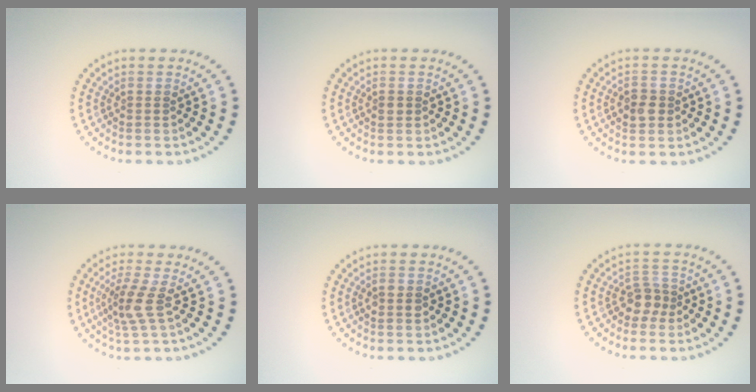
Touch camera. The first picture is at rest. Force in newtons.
{"total": 0.9, "press": 0.9, "slide": 0.0}
{"total": 1.8, "press": 1.8, "slide": 0.4}
{"total": 2.8, "press": 2.1, "slide": 1.8}
{"total": 1.6, "press": 1.6, "slide": 0.1}
{"total": 2.1, "press": 1.8, "slide": 1.1}